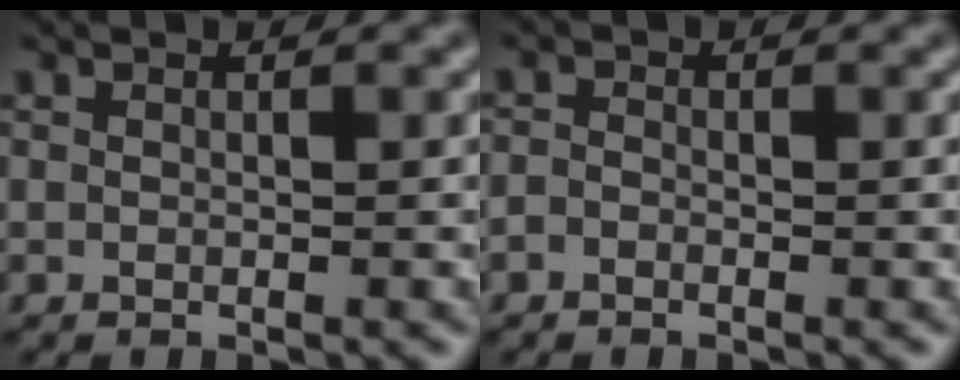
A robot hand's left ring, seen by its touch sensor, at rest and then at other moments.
{"total": 1.0, "force": [-0.7, 0.7, 0.2], "torque": [0.003, -0.001, -0.020]}